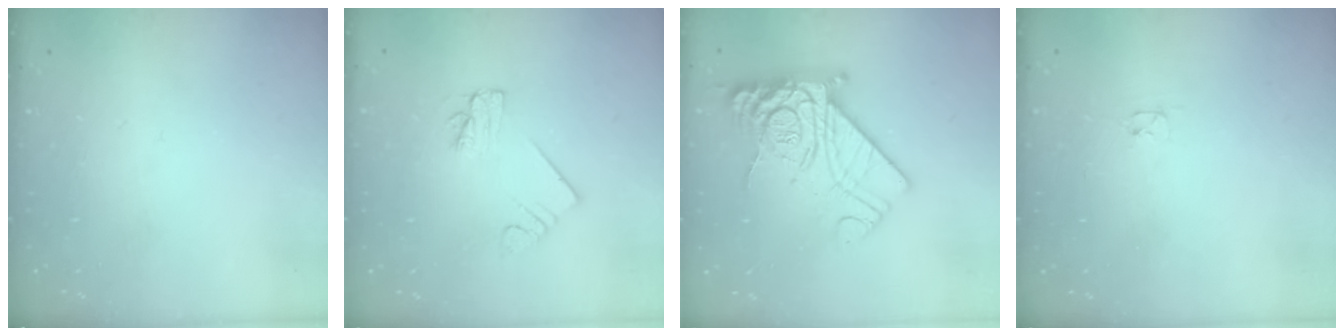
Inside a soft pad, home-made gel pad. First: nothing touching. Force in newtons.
{"total": 2.2, "press": 2.2, "slide": 0.1}
{"total": 21.4, "press": 21.3, "slide": 2.0}
{"total": 2.4, "press": 2.3, "slide": 0.4}